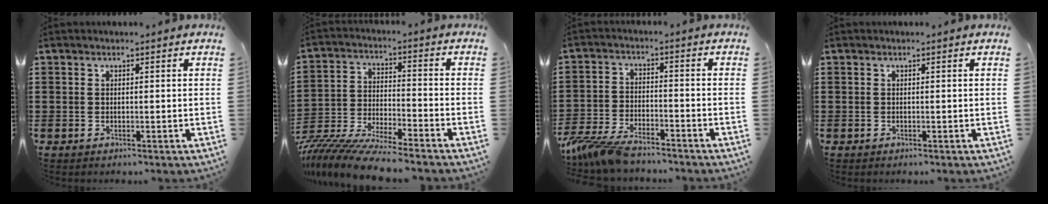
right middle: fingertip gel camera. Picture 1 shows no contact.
{"total": 8.9, "force": [-8.5, 0.1, 2.6], "torque": [-0.059, -0.003, -0.170]}
{"total": 6.3, "force": [-5.7, 1.1, 2.4], "torque": [-0.071, -0.003, -0.114]}
{"total": 0.0}